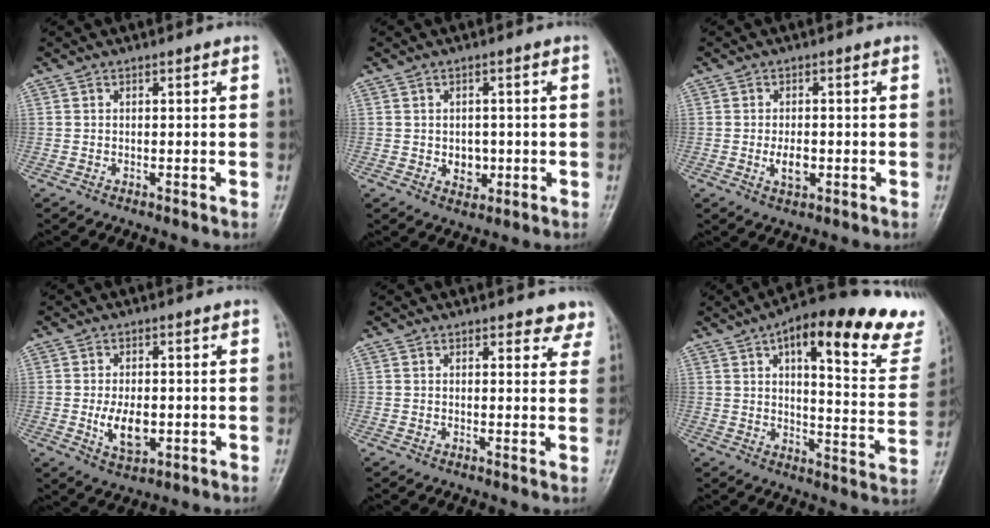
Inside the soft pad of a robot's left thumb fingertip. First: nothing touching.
{"total": 4.0, "force": [-0.5, 3.1, 2.4], "torque": [-0.017, 0.000, 0.001]}
{"total": 3.8, "force": [-0.8, 2.0, 3.1], "torque": [-0.052, -0.001, -0.011]}
{"total": 6.7, "force": [-0.9, 3.8, 5.4], "torque": [-0.088, -0.007, -0.009]}
{"total": 4.8, "force": [4.2, 2.0, 1.3], "torque": [0.020, -0.021, 0.035]}
{"total": 25.8, "force": [16.2, 8.0, 18.4], "torque": [-0.214, -0.051, 0.206]}